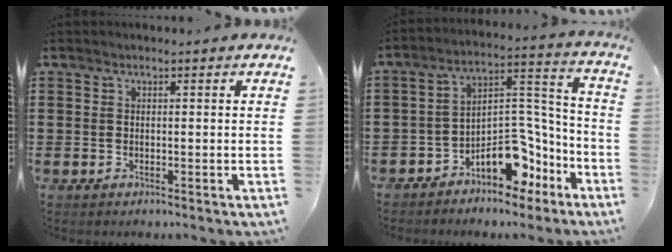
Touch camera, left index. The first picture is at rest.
{"total": 9.4, "force": [-7.1, 4.7, 4.1], "torque": [-0.062, 0.024, -0.133]}